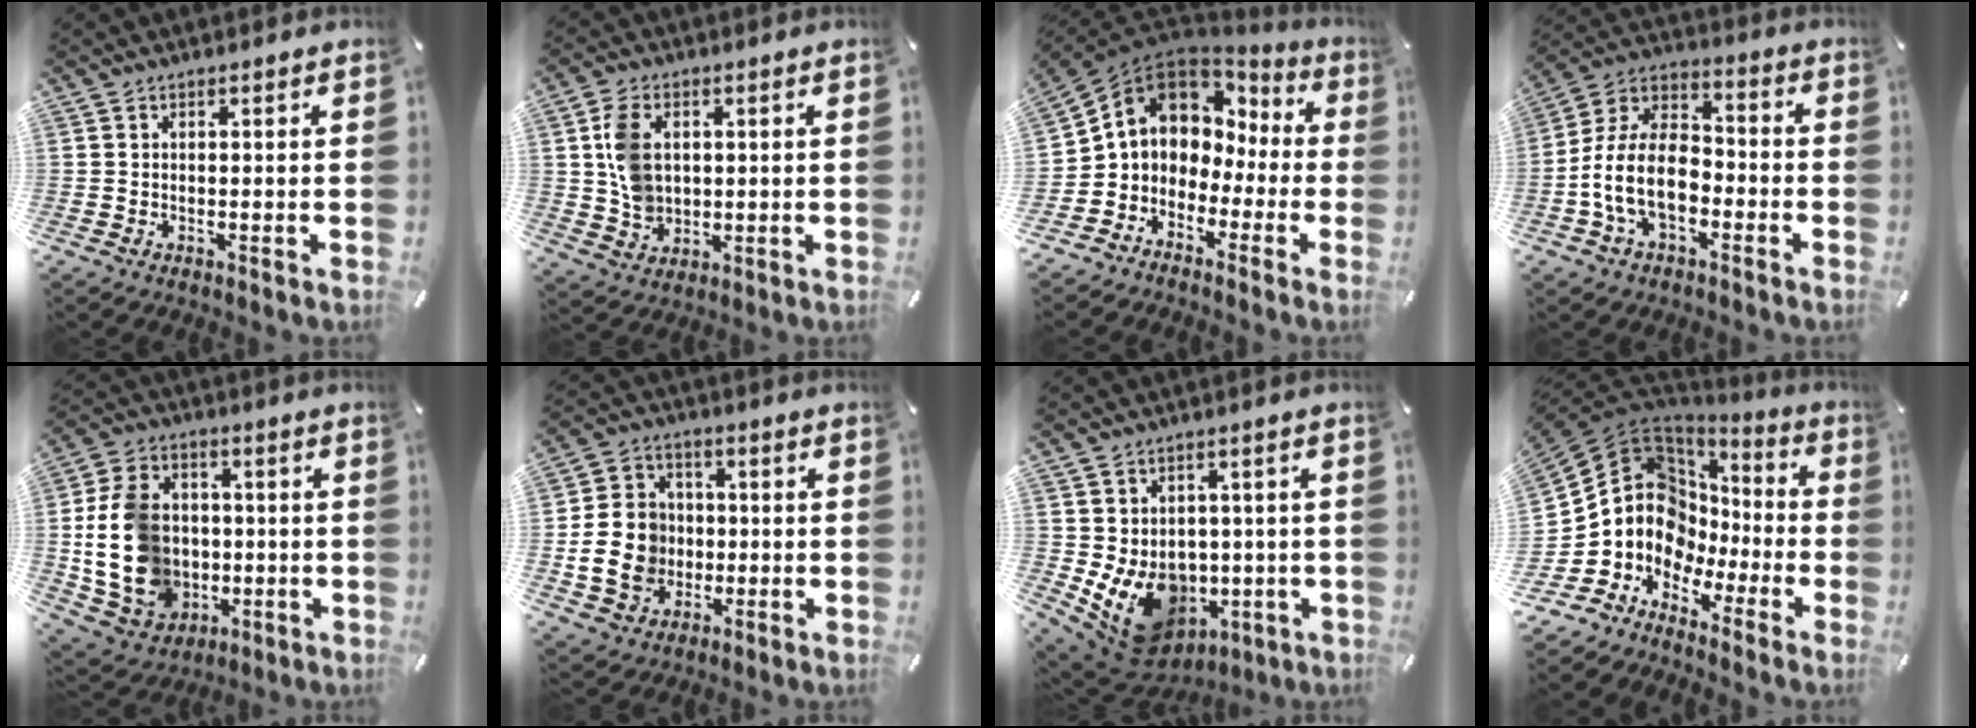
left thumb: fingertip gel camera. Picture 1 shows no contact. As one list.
[{"total": 8.4, "force": [1.5, 6.6, 4.9], "torque": [-0.101, 0.007, 0.029]}, {"total": 7.3, "force": [1.7, 6.7, 2.5], "torque": [-0.083, -0.018, 0.031]}, {"total": 13.6, "force": [-5.4, 8.5, 9.2], "torque": [-0.202, 0.021, -0.104]}, {"total": 16.2, "force": [-1.3, 13.4, 9.0], "torque": [-0.202, 0.010, -0.017]}, {"total": 12.3, "force": [-2.0, 10.8, 5.5], "torque": [-0.124, 0.016, -0.032]}, {"total": 12.4, "force": [-2.2, 10.5, 6.3], "torque": [-0.121, -0.008, -0.027]}, {"total": 10.3, "force": [-0.5, 9.8, 3.2], "torque": [-0.102, -0.045, -0.010]}]